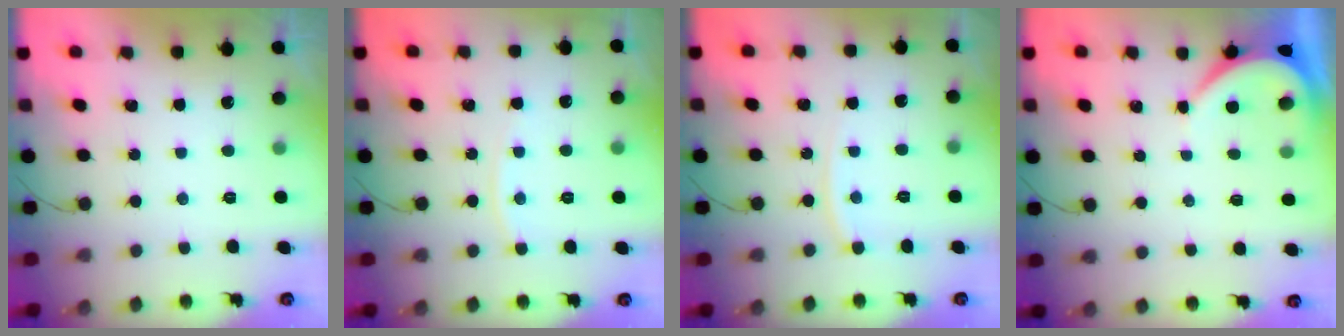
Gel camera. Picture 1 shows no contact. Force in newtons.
{"total": 4.1, "press": 4.1, "slide": 0.5}
{"total": 5.7, "press": 5.6, "slide": 0.8}
{"total": 3.9, "press": 3.9, "slide": 0.6}